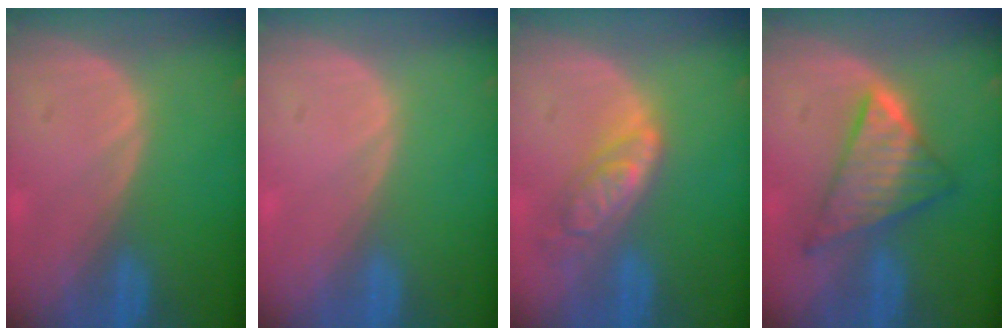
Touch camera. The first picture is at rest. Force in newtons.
{"total": 0.0}
{"total": 6.3, "press": 5.6, "slide": 3.0}
{"total": 7.9, "press": 7.9, "slide": 0.5}